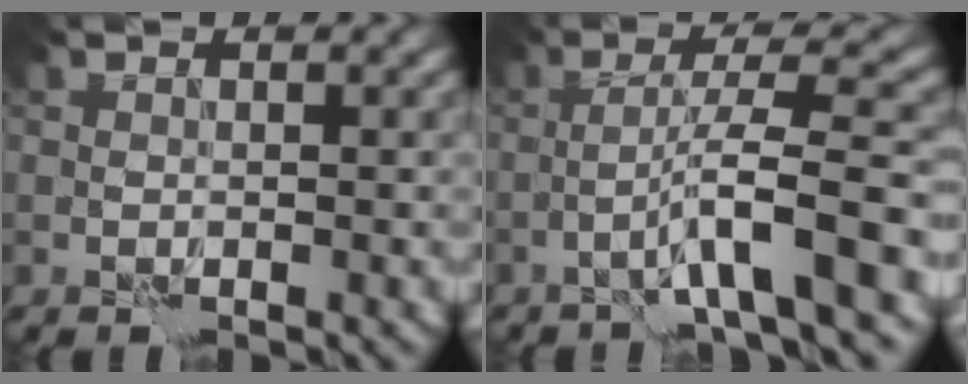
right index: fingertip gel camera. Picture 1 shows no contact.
{"total": 6.2, "force": [-2.4, 0.2, 5.7], "torque": [-0.097, 0.019, -0.042]}